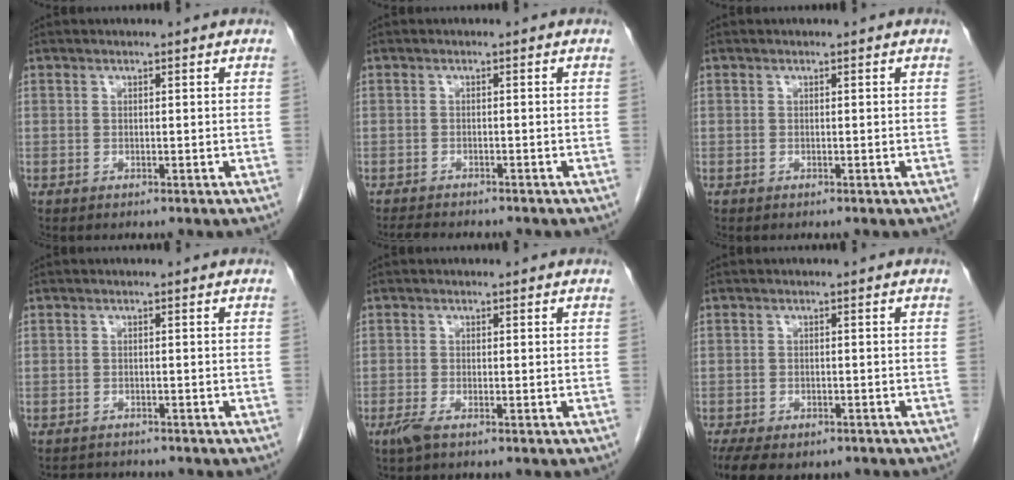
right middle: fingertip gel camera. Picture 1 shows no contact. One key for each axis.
{"total": 5.1, "fx": -4.6, "fy": 1.0, "fz": 2.0, "tx": -0.034, "ty": -0.012, "tz": -0.068}
{"total": 0.0}
{"total": 2.5, "fx": -2.4, "fy": 0.5, "fz": 0.0, "tx": -0.001, "ty": -0.010, "tz": -0.037}
{"total": 1.9, "fx": -1.2, "fy": 0.3, "fz": 1.4, "tx": -0.034, "ty": -0.005, "tz": -0.025}
{"total": 9.7, "fx": -7.1, "fy": 4.4, "fz": 4.9, "tx": -0.091, "ty": -0.009, "tz": -0.098}